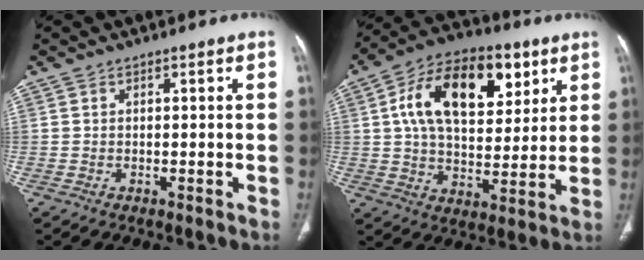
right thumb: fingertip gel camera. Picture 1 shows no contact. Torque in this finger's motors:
{"motor_torque": [0.37, 0.91, 0.74, -0.52, 0.15]}